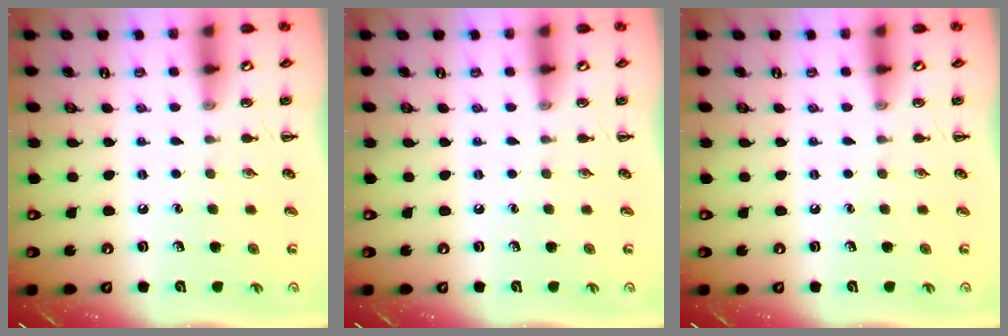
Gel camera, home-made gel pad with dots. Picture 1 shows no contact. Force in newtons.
{"total": 0.0}
{"total": 0.0}